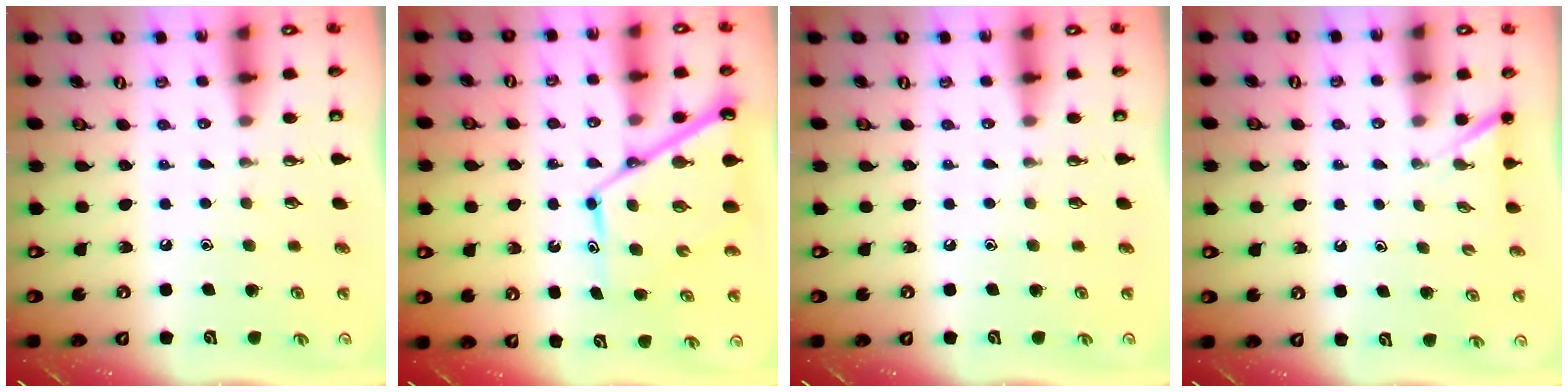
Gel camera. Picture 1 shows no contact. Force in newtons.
{"total": 13.3, "press": 13.2, "slide": 1.2}
{"total": 0.0}
{"total": 1.5, "press": 1.5, "slide": 0.1}